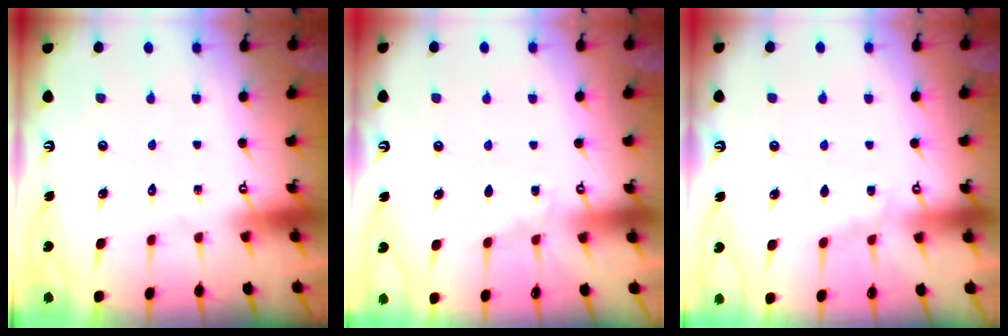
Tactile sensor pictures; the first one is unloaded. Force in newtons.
{"total": 3.4, "press": 3.4, "slide": 0.5}
{"total": 4.5, "press": 4.5, "slide": 0.6}